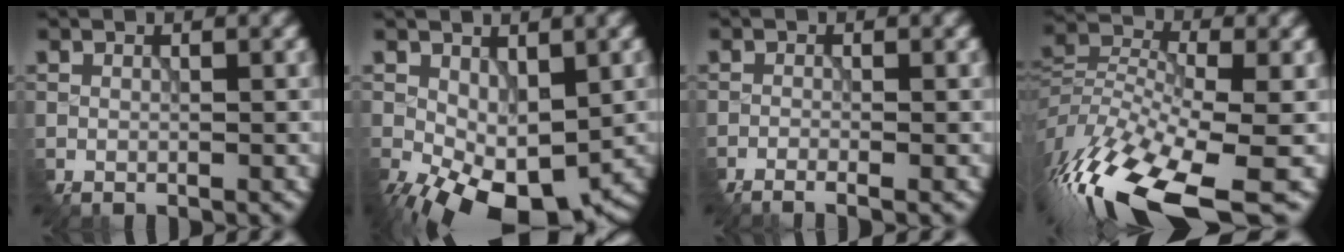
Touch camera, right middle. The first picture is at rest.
{"total": 7.9, "force": [-2.9, 4.5, 5.8], "torque": [-0.121, -0.020, -0.035]}
{"total": 2.4, "force": [-1.6, 0.5, 1.7], "torque": [-0.033, -0.006, -0.029]}
{"total": 14.3, "force": [-8.8, 5.1, 10.0], "torque": [-0.225, -0.008, -0.153]}